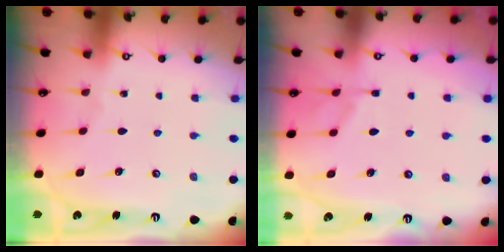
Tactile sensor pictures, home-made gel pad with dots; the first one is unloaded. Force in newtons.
{"total": 1.1, "press": 0.0, "slide": 1.1}